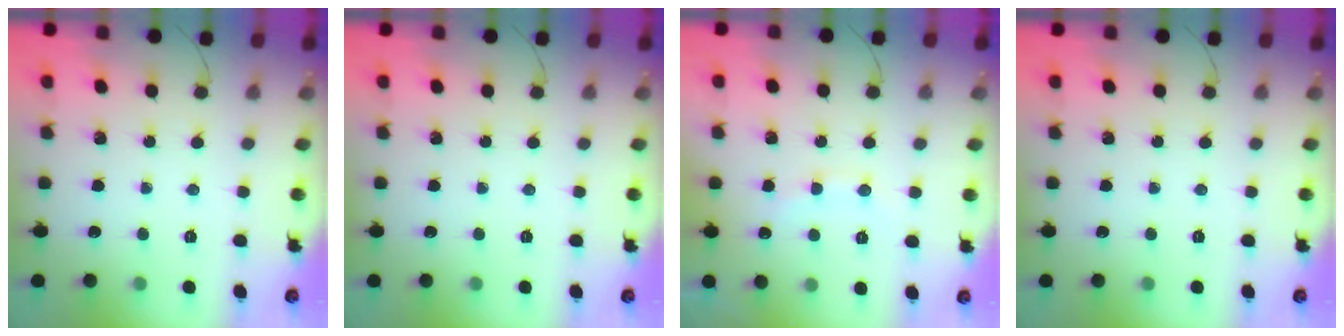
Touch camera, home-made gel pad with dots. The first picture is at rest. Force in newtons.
{"total": 0.0}
{"total": 8.2, "press": 8.1, "slide": 1.3}
{"total": 0.0}